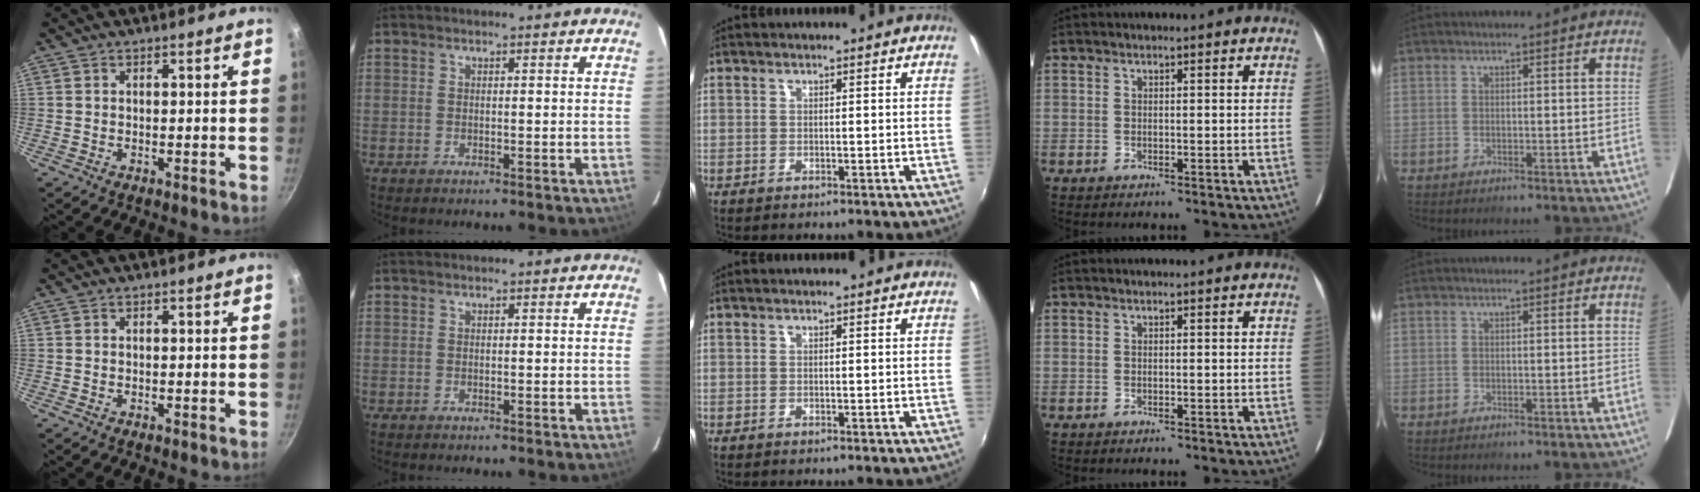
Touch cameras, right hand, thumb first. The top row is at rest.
{}